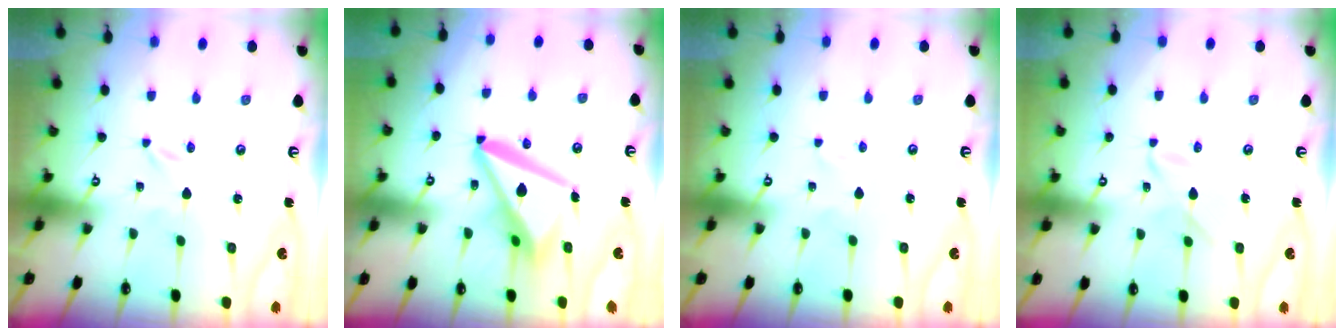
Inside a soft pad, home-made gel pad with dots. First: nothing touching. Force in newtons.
{"total": 15.4, "press": 15.3, "slide": 1.7}
{"total": 1.9, "press": 1.9, "slide": 0.2}
{"total": 7.3, "press": 7.3, "slide": 0.6}